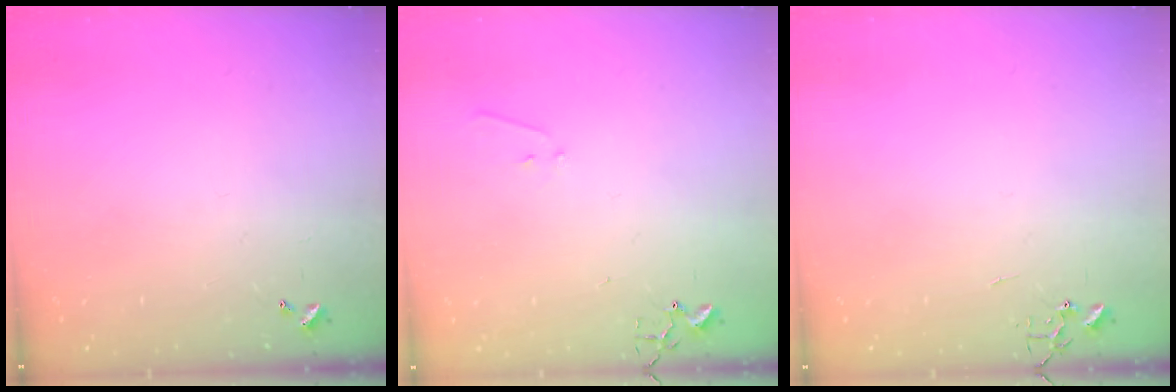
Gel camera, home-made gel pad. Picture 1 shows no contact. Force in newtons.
{"total": 5.7, "press": 5.7, "slide": 0.7}
{"total": 0.0}